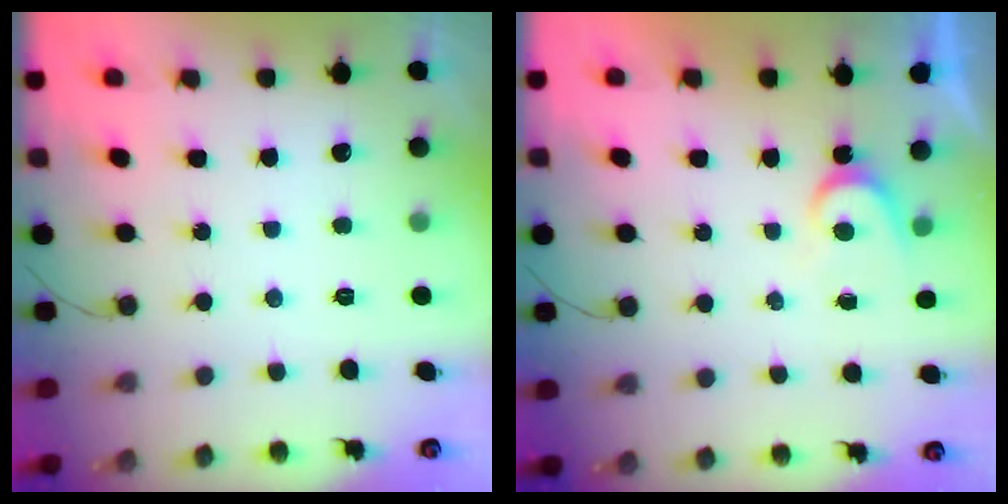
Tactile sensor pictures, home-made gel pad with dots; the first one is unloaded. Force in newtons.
{"total": 4.4, "press": 4.3, "slide": 0.4}